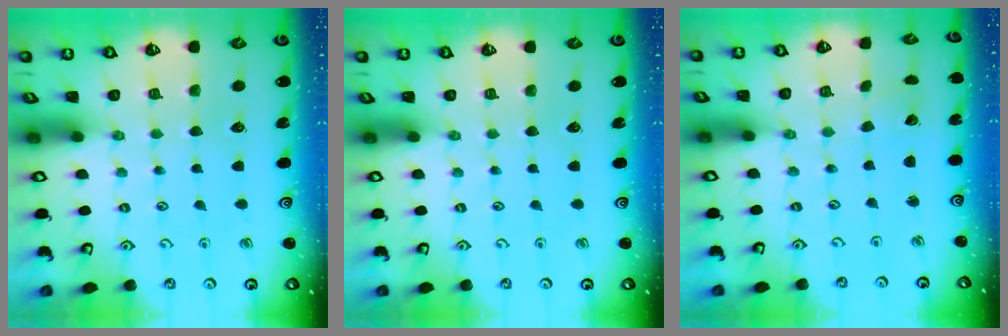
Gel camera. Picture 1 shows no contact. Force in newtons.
{"total": 0.0}
{"total": 1.4, "press": 1.4, "slide": 0.0}